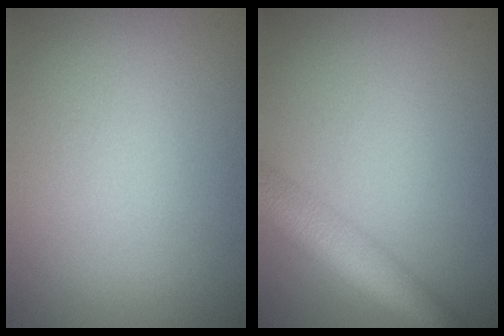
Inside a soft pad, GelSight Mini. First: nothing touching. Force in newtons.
{"total": 6.7, "press": 6.7, "slide": 0.4}